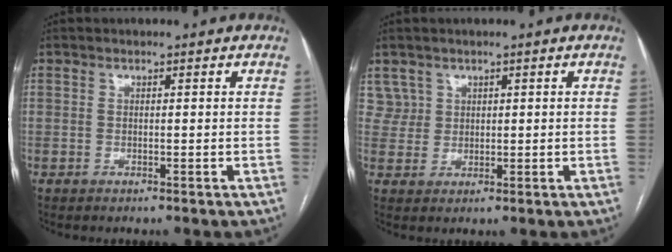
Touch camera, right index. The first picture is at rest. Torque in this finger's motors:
{"motor_torque": [-0.35, 0.32, -0.01, -0.02]}